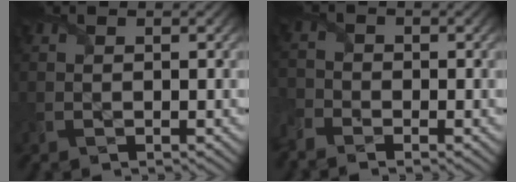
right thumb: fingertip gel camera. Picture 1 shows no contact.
{"total": 3.4, "force": [-2.8, 1.6, 0.9], "torque": [-0.031, -0.012, -0.065]}